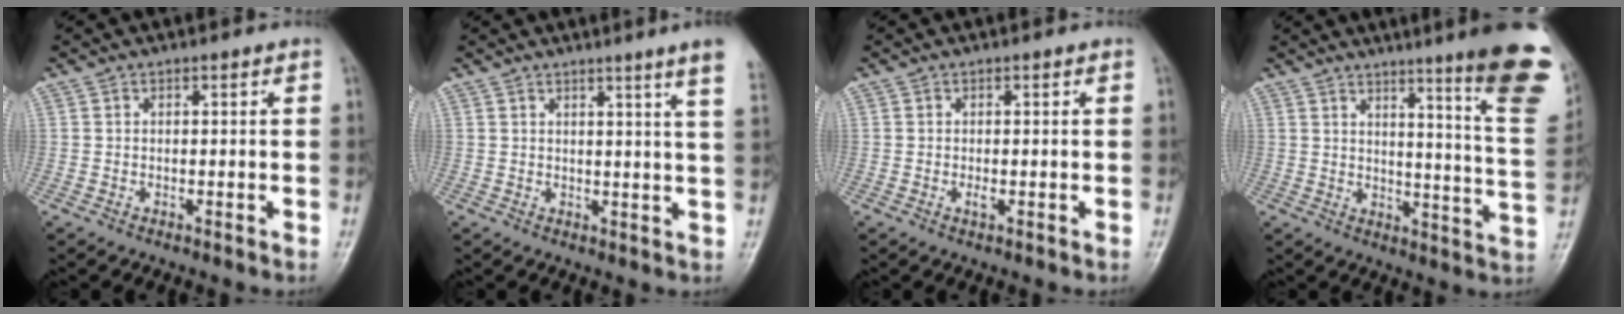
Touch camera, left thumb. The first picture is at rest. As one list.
[{"total": 7.9, "force": [5.4, -1.0, 5.6], "torque": [-0.071, -0.022, 0.052]}, {"total": 1.1, "force": [-0.1, 0.3, 1.0], "torque": [-0.018, 0.002, 0.001]}, {"total": 19.6, "force": [11.8, 1.6, 15.5], "torque": [-0.171, -0.075, 0.144]}]